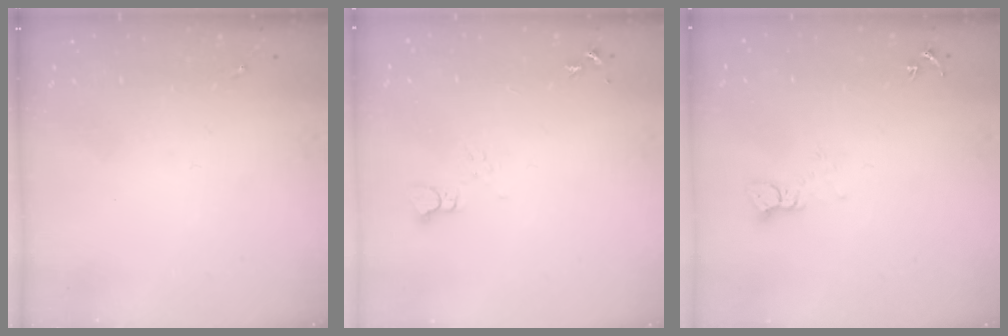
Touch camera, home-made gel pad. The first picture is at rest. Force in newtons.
{"total": 3.5, "press": 3.5, "slide": 0.4}
{"total": 3.7, "press": 3.7, "slide": 0.3}